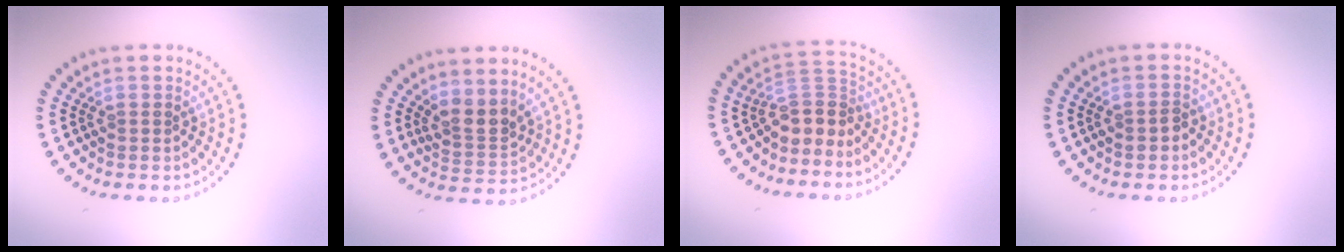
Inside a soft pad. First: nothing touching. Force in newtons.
{"total": 2.6, "press": 1.9, "slide": 1.8}
{"total": 3.0, "press": 2.1, "slide": 2.1}
{"total": 1.2, "press": 1.1, "slide": 0.4}